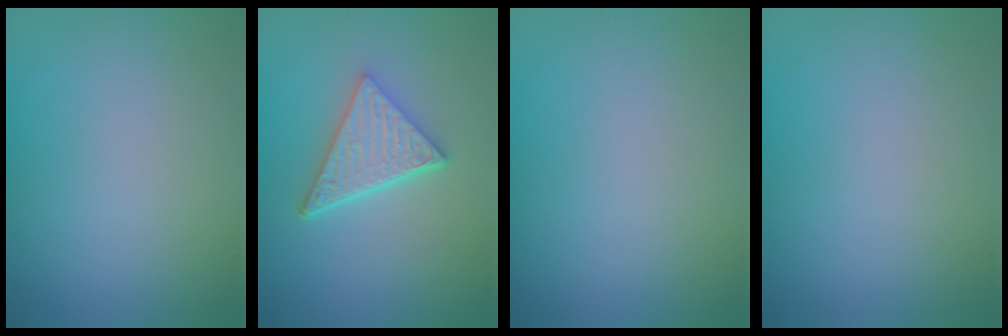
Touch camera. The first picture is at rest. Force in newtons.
{"total": 5.0, "press": 3.7, "slide": 3.4}
{"total": 0.0}
{"total": 0.0}